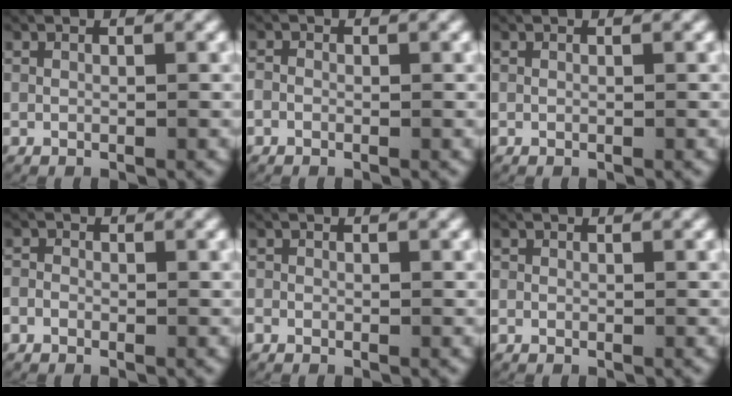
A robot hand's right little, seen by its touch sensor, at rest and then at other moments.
{"total": 1.3, "force": [-0.5, 1.2, 0.5], "torque": [-0.013, -0.001, -0.012]}
{"total": 0.0}
{"total": 1.6, "force": [-0.7, 1.4, 0.4], "torque": [-0.015, -0.002, -0.016]}
{"total": 1.1, "force": [-0.5, 1.0, 0.2], "torque": [-0.008, -0.002, -0.010]}
{"total": 0.5, "force": [-0.2, 0.5, 0.1], "torque": [-0.006, -0.004, -0.003]}